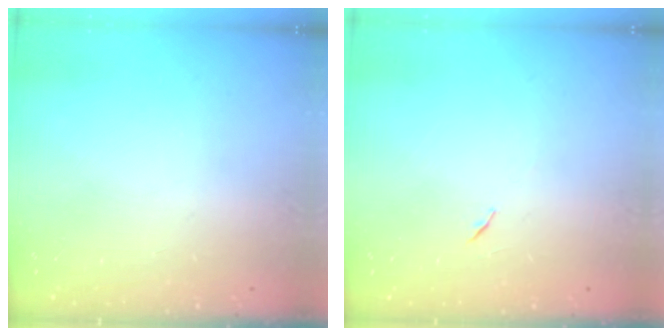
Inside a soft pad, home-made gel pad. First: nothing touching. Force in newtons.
{"total": 5.3, "press": 4.8, "slide": 2.2}